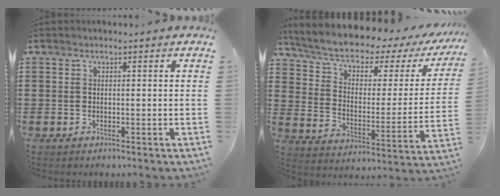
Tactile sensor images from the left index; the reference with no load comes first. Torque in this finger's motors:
{"motor_torque": [2.14, 0.00, 1.05, 0.09]}